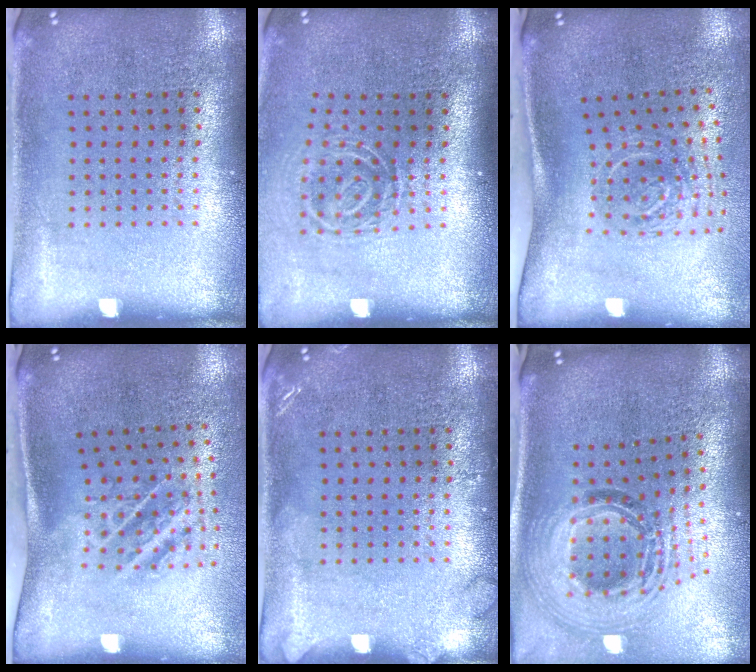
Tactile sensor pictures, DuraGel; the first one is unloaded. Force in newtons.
{"total": 1.8, "press": 1.2, "slide": 1.4}
{"total": 2.0, "press": 1.3, "slide": 1.5}
{"total": 1.9, "press": 1.1, "slide": 1.6}
{"total": 1.3, "press": 1.3, "slide": 0.2}
{"total": 2.1, "press": 1.6, "slide": 1.4}